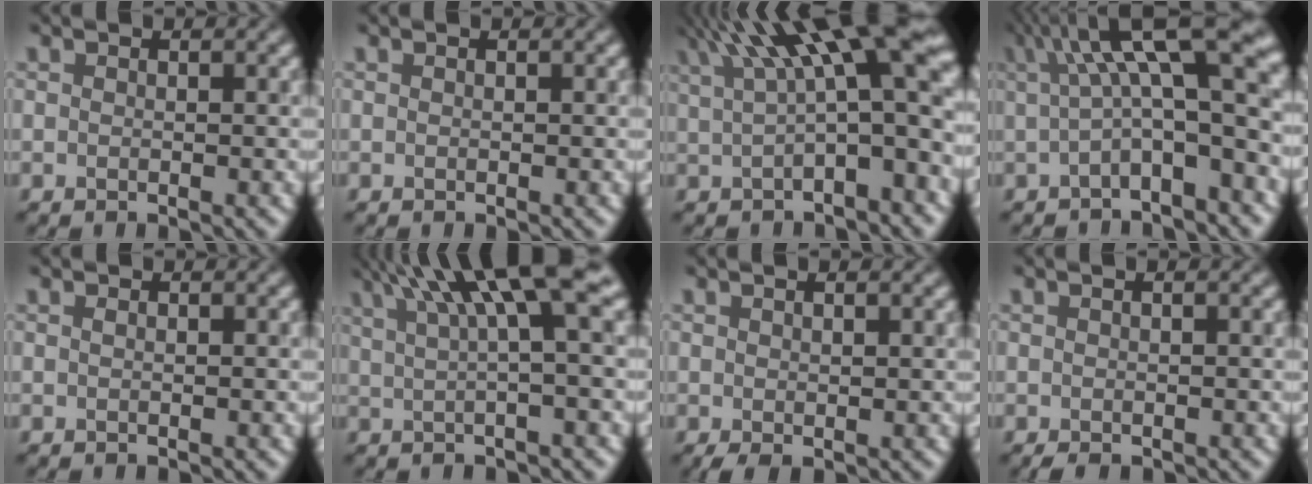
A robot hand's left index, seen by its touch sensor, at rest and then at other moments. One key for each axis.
{"total": 0.0}
{"total": 12.7, "fx": 4.6, "fy": 3.5, "fz": 11.4, "tx": -0.160, "ty": 0.019, "tz": 0.072}
{"total": 10.3, "fx": 2.3, "fy": 2.8, "fz": 9.6, "tx": -0.133, "ty": 0.022, "tz": 0.027}
{"total": 0.0}
{"total": 8.8, "fx": 4.1, "fy": 1.5, "fz": 7.6, "tx": -0.105, "ty": 0.025, "tz": 0.068}
{"total": 1.6, "fx": 0.3, "fy": 0.4, "fz": 1.5, "tx": -0.026, "ty": 0.003, "tz": 0.007}
{"total": 1.2, "fx": -0.5, "fy": 0.4, "fz": 1.1, "tx": -0.018, "ty": -0.004, "tz": -0.008}